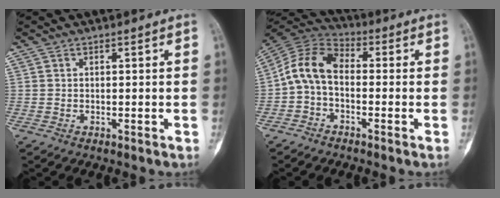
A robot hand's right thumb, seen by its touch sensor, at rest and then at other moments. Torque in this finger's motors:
{"motor_torque": [-0.35, 0.64, 0.10, -0.10, 0.08]}